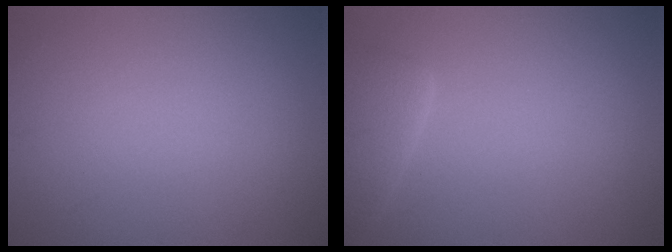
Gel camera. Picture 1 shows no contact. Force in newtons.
{"total": 2.9, "press": 2.9, "slide": 0.3}